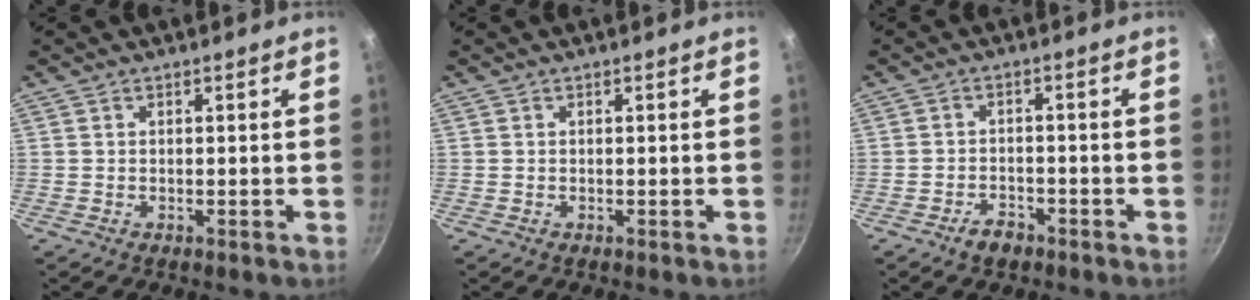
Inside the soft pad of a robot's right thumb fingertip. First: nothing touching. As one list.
[{"total": 0.0}, {"total": 3.6, "force": [-2.5, 2.0, 1.6], "torque": [-0.017, 0.025, -0.038]}]